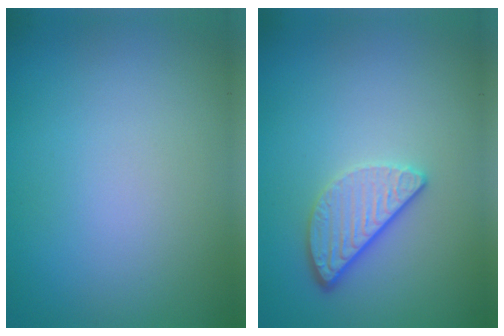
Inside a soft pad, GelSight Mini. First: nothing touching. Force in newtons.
{"total": 3.4, "press": 2.8, "slide": 1.9}